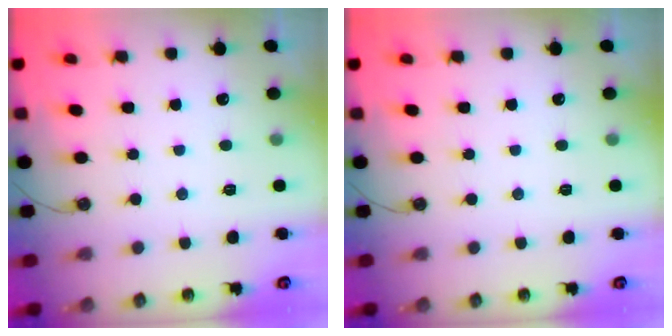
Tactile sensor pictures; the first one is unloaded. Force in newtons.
{"total": 0.0}